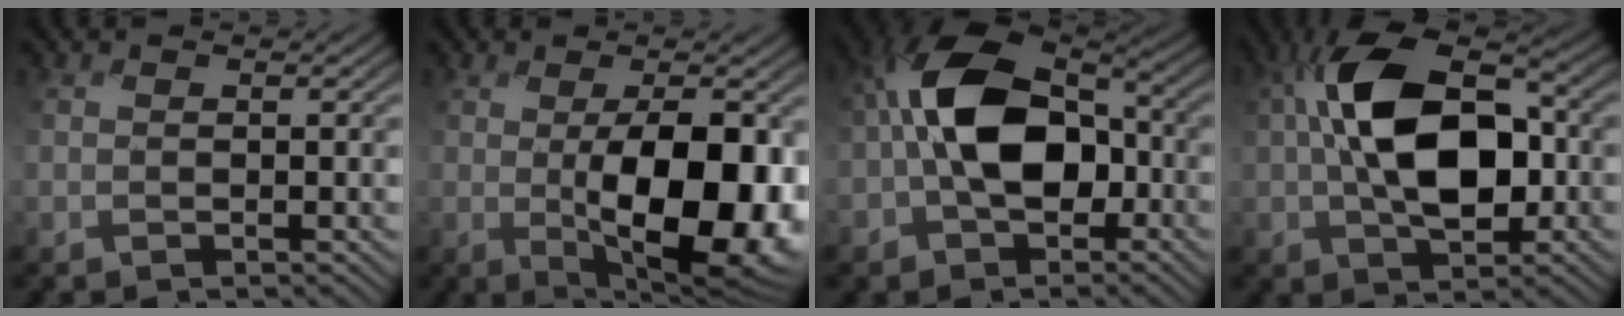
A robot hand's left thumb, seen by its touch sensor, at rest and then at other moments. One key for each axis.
{"total": 11.5, "fx": -1.0, "fy": 5.0, "fz": 10.4, "tx": -0.157, "ty": -0.016, "tz": -0.007}
{"total": 13.4, "fx": -1.7, "fy": 8.6, "fz": 10.1, "tx": -0.188, "ty": 0.020, "tz": -0.053}
{"total": 12.8, "fx": 0.3, "fy": 7.4, "fz": 10.4, "tx": -0.200, "ty": 0.013, "tz": -0.002}